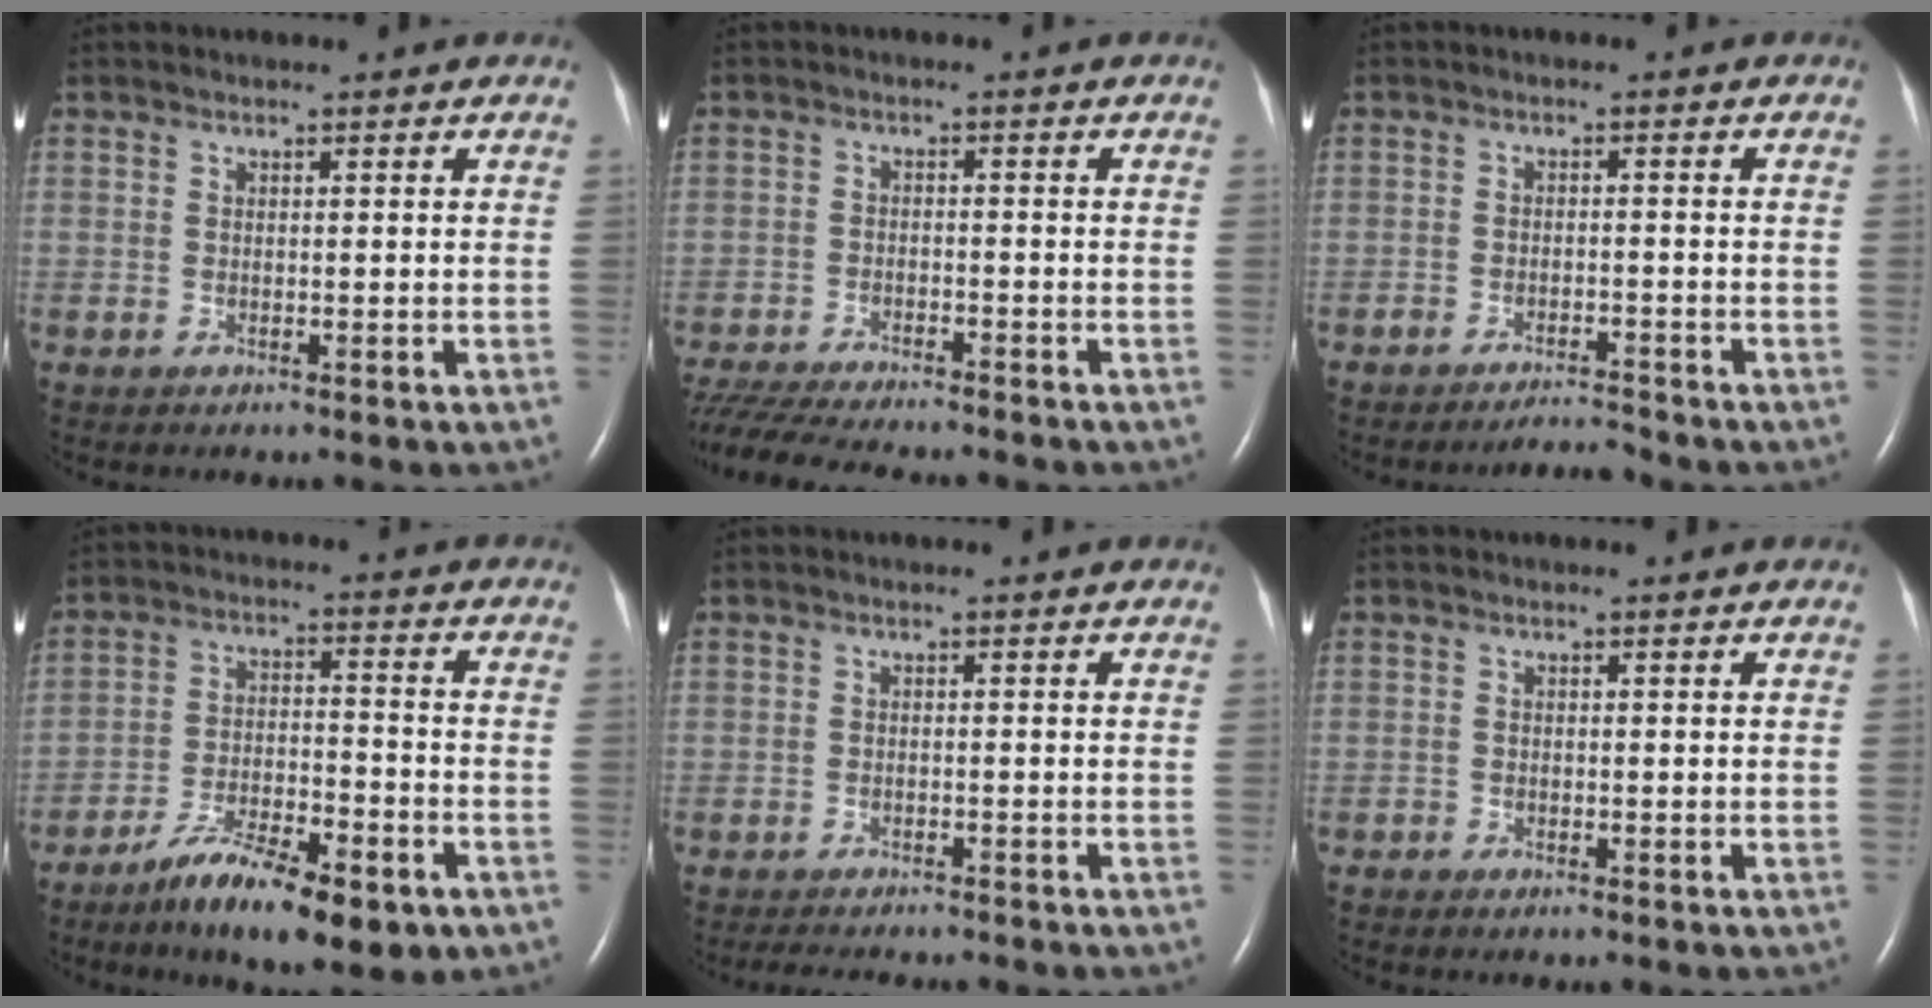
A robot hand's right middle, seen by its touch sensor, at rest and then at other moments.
{"total": 14.9, "force": [-13.2, 2.1, 6.6], "torque": [-0.139, -0.027, -0.202]}
{"total": 2.8, "force": [-2.7, -0.3, 0.1], "torque": [-0.005, -0.014, -0.044]}
{"total": 12.9, "force": [-8.1, 3.7, 9.3], "torque": [-0.154, -0.006, -0.129]}
{"total": 5.5, "force": [-4.9, 1.0, 2.2], "torque": [-0.033, -0.011, -0.070]}
{"total": 0.8, "force": [-0.7, 0.2, -0.2], "torque": [0.004, -0.001, -0.015]}